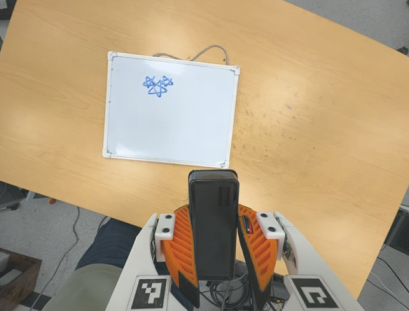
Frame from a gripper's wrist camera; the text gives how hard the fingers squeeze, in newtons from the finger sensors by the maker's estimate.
{"total": 9.0, "left": 7.5, "right": 10.4}